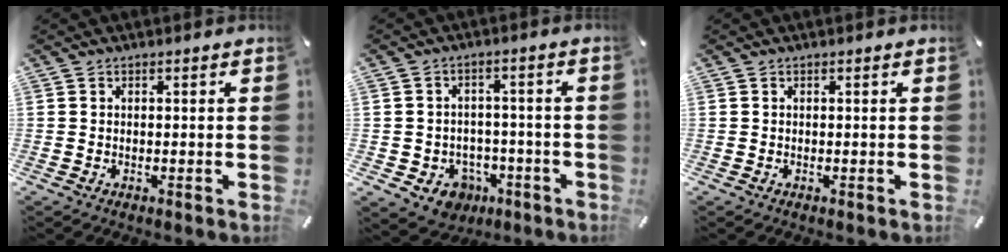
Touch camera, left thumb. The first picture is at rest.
{"total": 6.8, "force": [-2.8, 5.9, 1.9], "torque": [-0.032, 0.022, -0.046]}
{"total": 0.0}